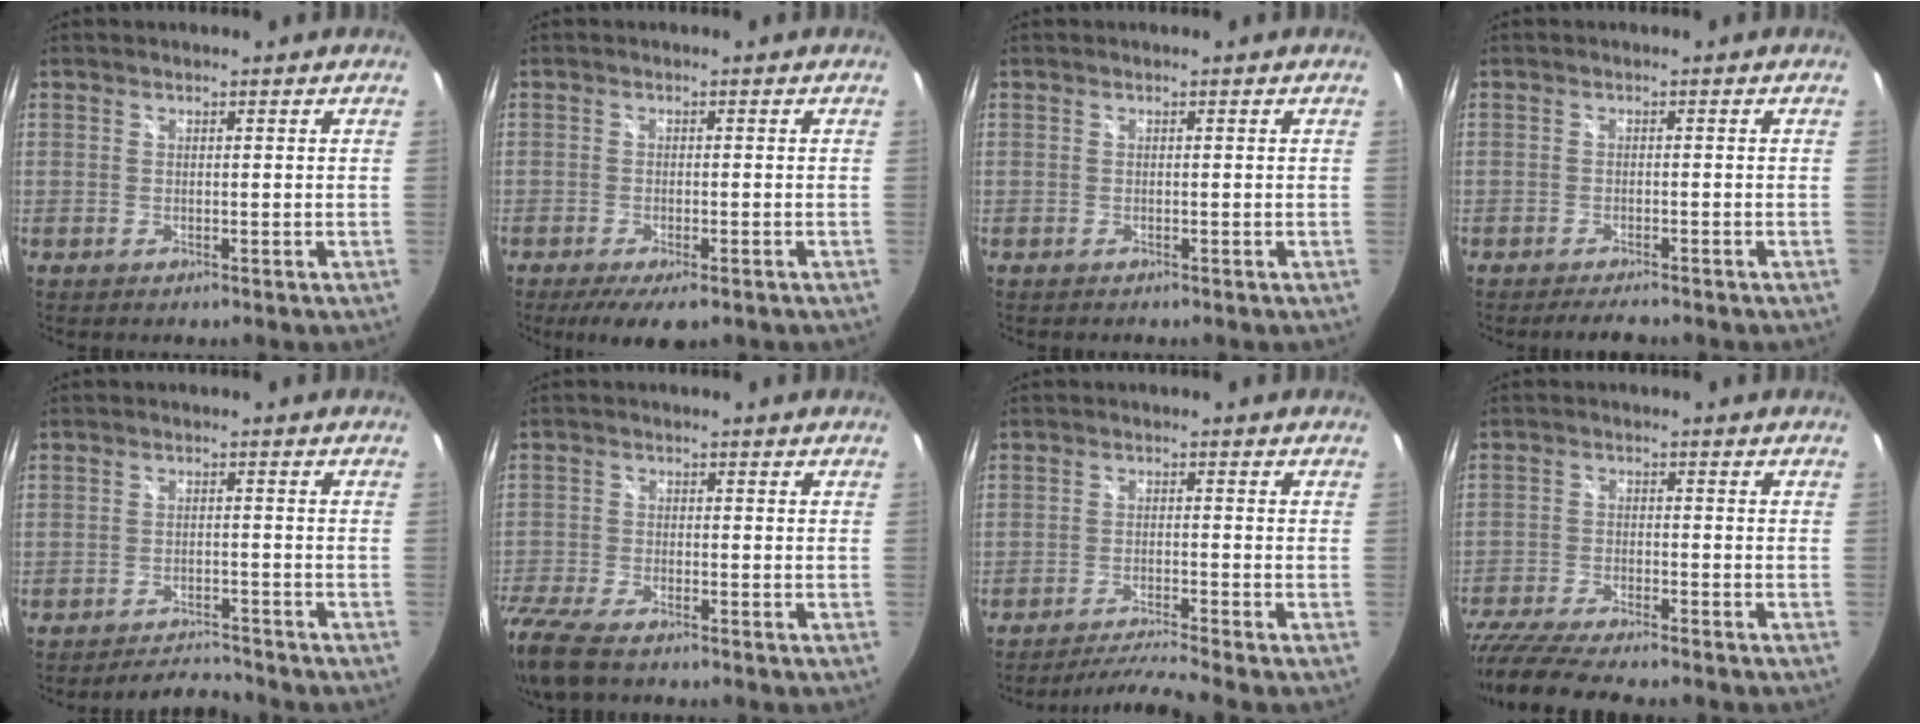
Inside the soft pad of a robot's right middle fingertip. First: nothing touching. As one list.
[{"total": 6.9, "force": [-4.6, 2.1, 4.6], "torque": [-0.098, -0.029, -0.073]}, {"total": 0.0}, {"total": 3.6, "force": [-3.2, 0.7, 1.6], "torque": [-0.035, -0.011, -0.050]}, {"total": 5.1, "force": [-5.0, 0.4, 0.6], "torque": [-0.023, 0.005, -0.079]}, {"total": 12.2, "force": [-9.7, 3.6, 6.4], "torque": [-0.171, -0.039, -0.184]}, {"total": 6.2, "force": [-5.6, -2.1, 1.7], "torque": [-0.054, -0.001, -0.098]}, {"total": 14.3, "force": [-12.4, 2.1, 6.9], "torque": [-0.158, -0.039, -0.213]}]